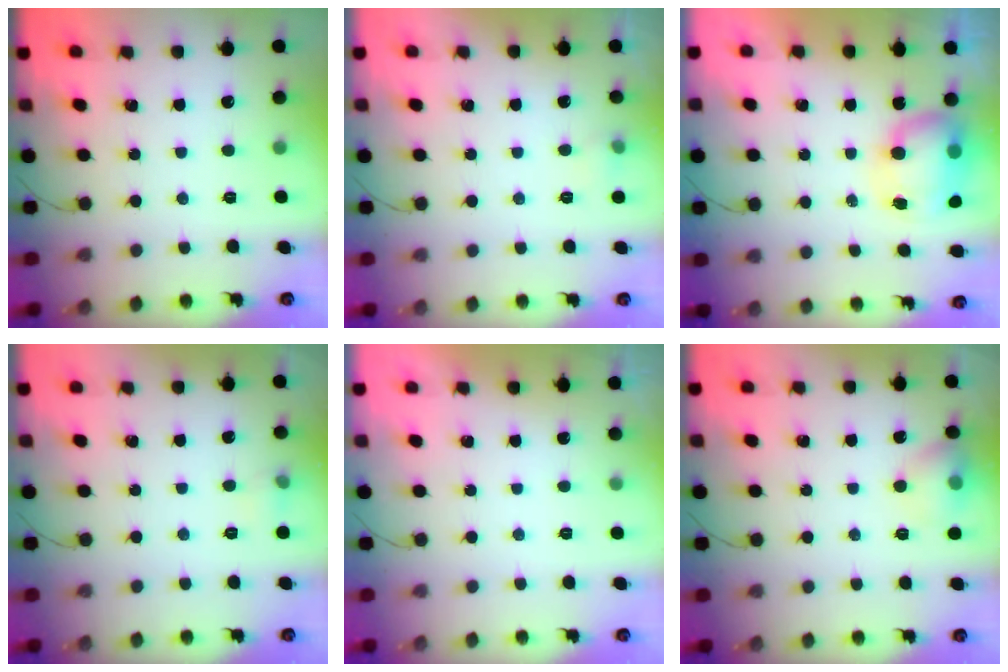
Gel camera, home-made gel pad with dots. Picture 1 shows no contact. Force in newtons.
{"total": 4.2, "press": 4.1, "slide": 1.0}
{"total": 9.7, "press": 9.3, "slide": 2.7}
{"total": 4.2, "press": 3.8, "slide": 1.7}
{"total": 0.0}
{"total": 8.1, "press": 8.0, "slide": 1.5}